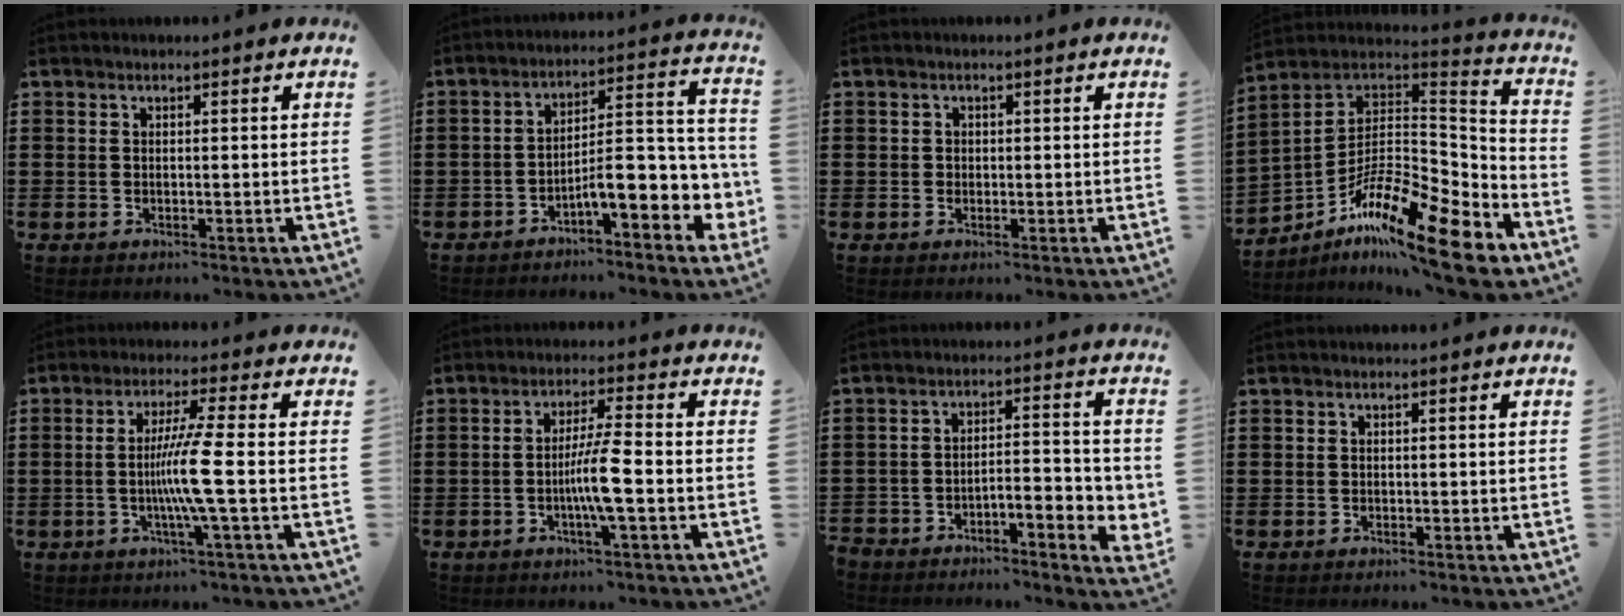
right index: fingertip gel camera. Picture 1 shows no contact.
{"total": 8.3, "force": [-3.6, 2.8, 6.9], "torque": [-0.102, -0.022, -0.069]}
{"total": 0.6, "force": [0.0, 0.6, 0.1], "torque": [-0.004, 0.004, -0.001]}
{"total": 16.1, "force": [-10.3, 4.1, 11.7], "torque": [-0.202, 0.019, -0.188]}
{"total": 7.4, "force": [-1.3, -0.9, 7.2], "torque": [-0.139, -0.019, -0.031]}
{"total": 6.1, "force": [-1.6, -0.1, 5.9], "torque": [-0.109, -0.007, -0.035]}
{"total": 4.2, "force": [-3.5, 1.0, 2.2], "torque": [-0.040, -0.003, -0.070]}
{"total": 0.0}